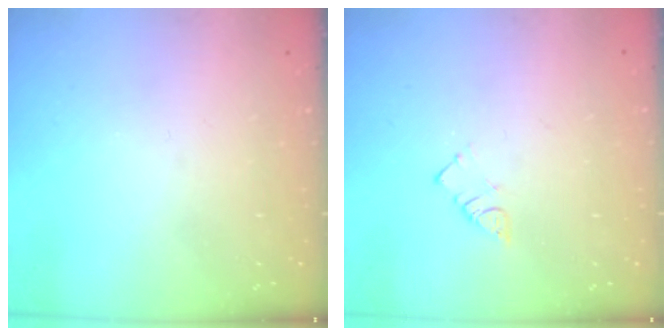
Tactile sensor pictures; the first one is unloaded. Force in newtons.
{"total": 2.9, "press": 2.9, "slide": 0.2}